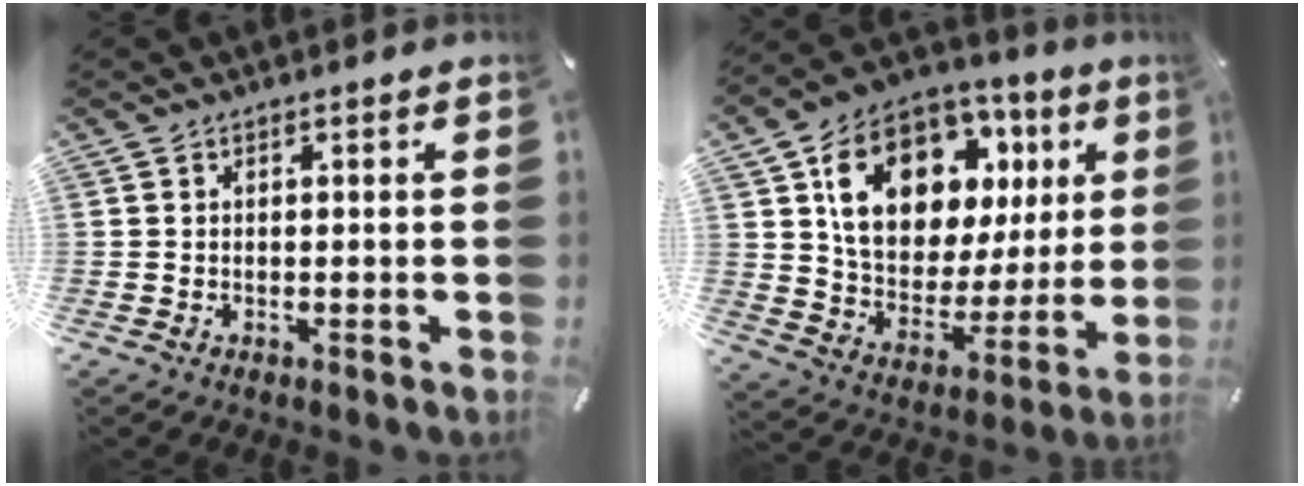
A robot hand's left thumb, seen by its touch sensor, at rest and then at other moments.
{"total": 17.9, "force": [8.9, 12.6, 9.1], "torque": [-0.154, -0.043, 0.163]}